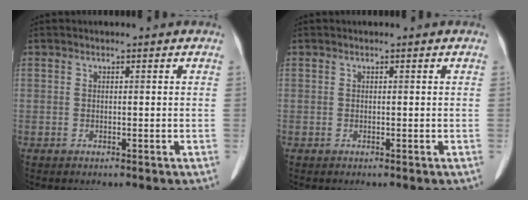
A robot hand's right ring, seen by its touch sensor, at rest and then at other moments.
{"total": 0.0}